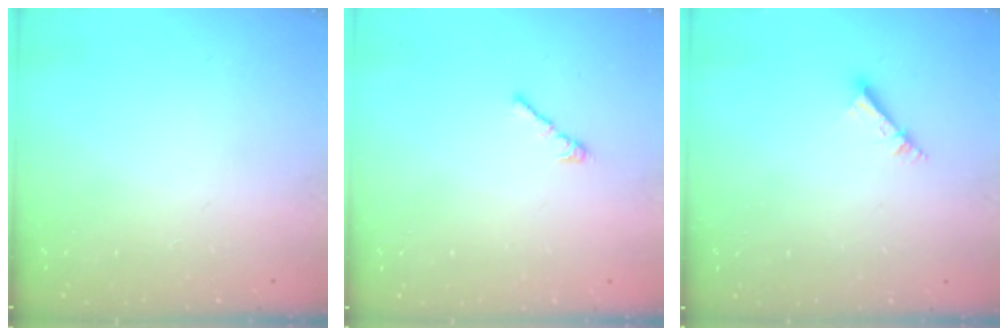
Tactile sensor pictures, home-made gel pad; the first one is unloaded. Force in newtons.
{"total": 3.0, "press": 2.9, "slide": 0.8}
{"total": 3.8, "press": 3.8, "slide": 0.6}